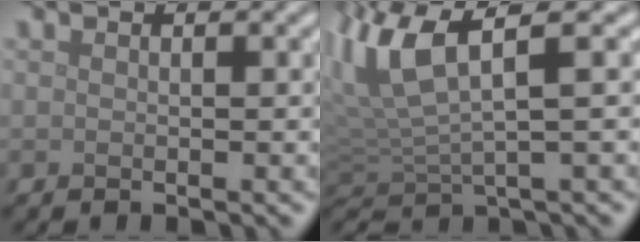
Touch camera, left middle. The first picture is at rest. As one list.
[{"total": 6.5, "force": [2.7, 1.9, 5.6], "torque": [-0.126, 0.011, 0.046]}]